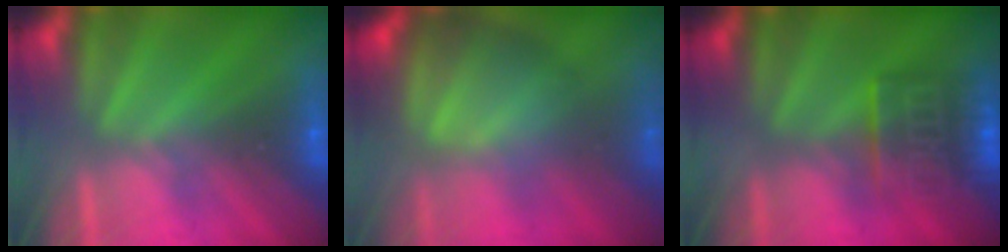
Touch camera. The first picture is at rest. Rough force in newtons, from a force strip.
{"total": 9.1}
{"total": 7.3}